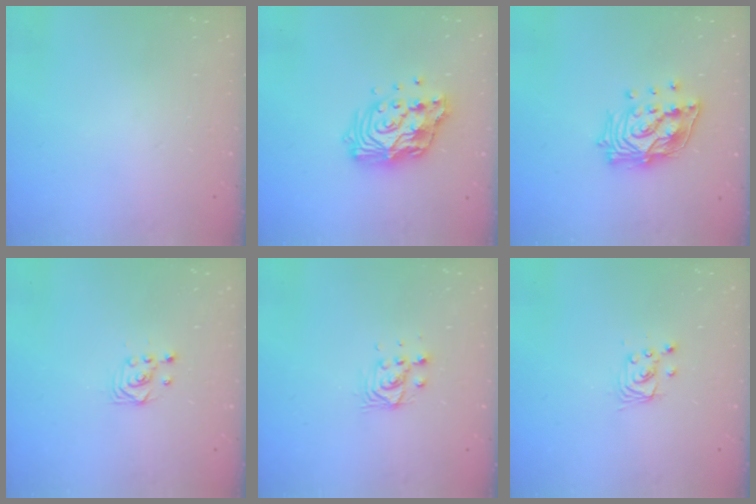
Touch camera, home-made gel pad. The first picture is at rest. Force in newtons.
{"total": 14.9, "press": 14.8, "slide": 1.5}
{"total": 16.3, "press": 16.2, "slide": 2.1}
{"total": 3.3, "press": 3.3, "slide": 0.4}
{"total": 5.4, "press": 5.4, "slide": 0.1}
{"total": 2.7, "press": 2.7, "slide": 0.2}